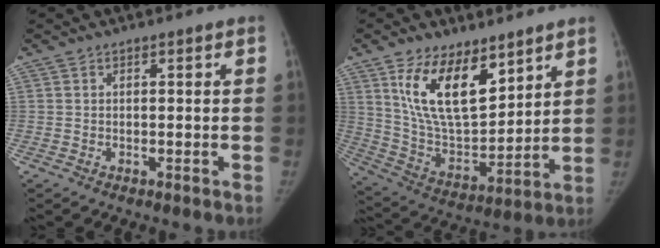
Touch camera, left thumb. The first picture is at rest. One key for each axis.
{"total": 17.0, "fx": 9.5, "fy": 8.2, "fz": 11.5, "tx": -0.168, "ty": -0.055, "tz": 0.191}